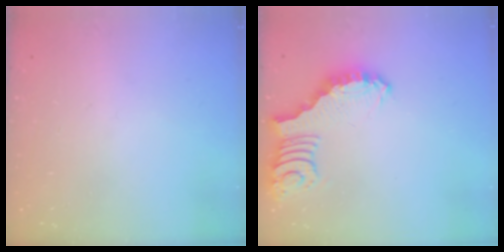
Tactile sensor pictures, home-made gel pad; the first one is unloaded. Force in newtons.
{"total": 3.4, "press": 3.3, "slide": 0.7}